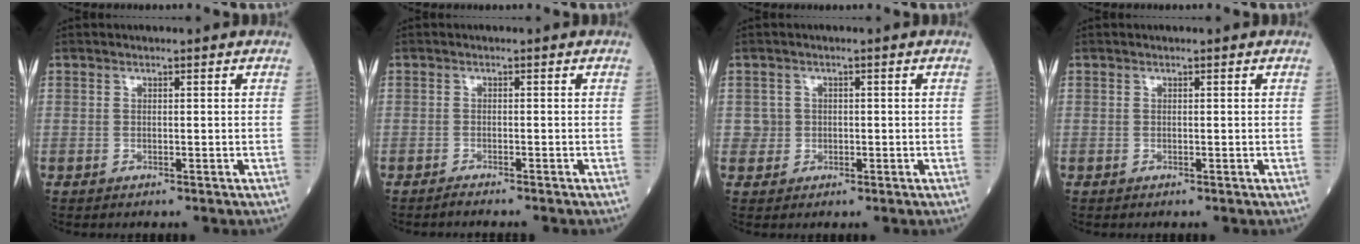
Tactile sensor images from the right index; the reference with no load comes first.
{"total": 1.8, "force": [-1.6, -0.3, 0.8], "torque": [-0.010, 0.002, -0.020]}
{"total": 1.8, "force": [0.0, 1.8, -0.1], "torque": [0.008, 0.007, 0.002]}
{"total": 0.0}